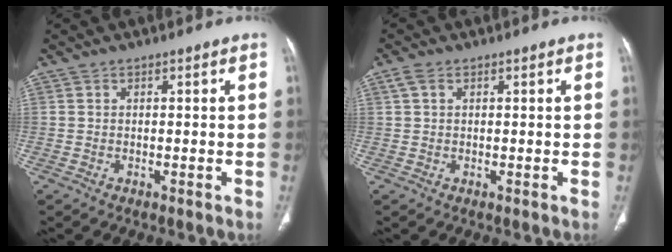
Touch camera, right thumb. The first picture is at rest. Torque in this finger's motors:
{"motor_torque": [0.05, 0.03, -0.01, -0.15, 0.01]}